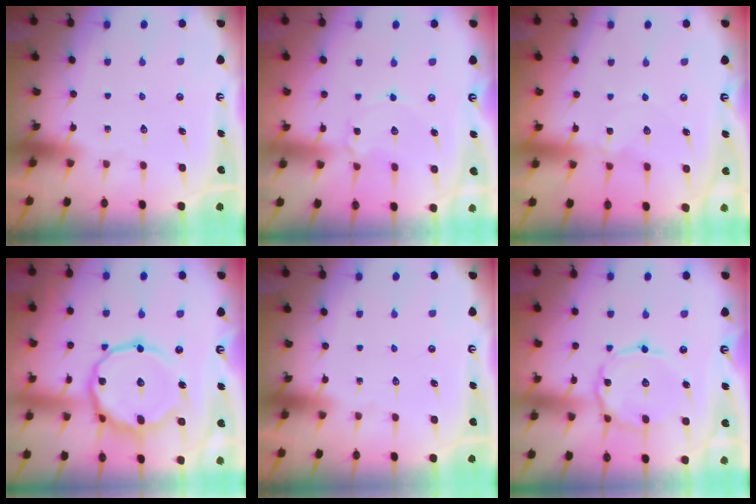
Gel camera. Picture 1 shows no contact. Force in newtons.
{"total": 3.1, "press": 3.1, "slide": 0.4}
{"total": 0.0}
{"total": 16.3, "press": 16.2, "slide": 1.0}
{"total": 0.0}
{"total": 5.9, "press": 5.9, "slide": 0.3}